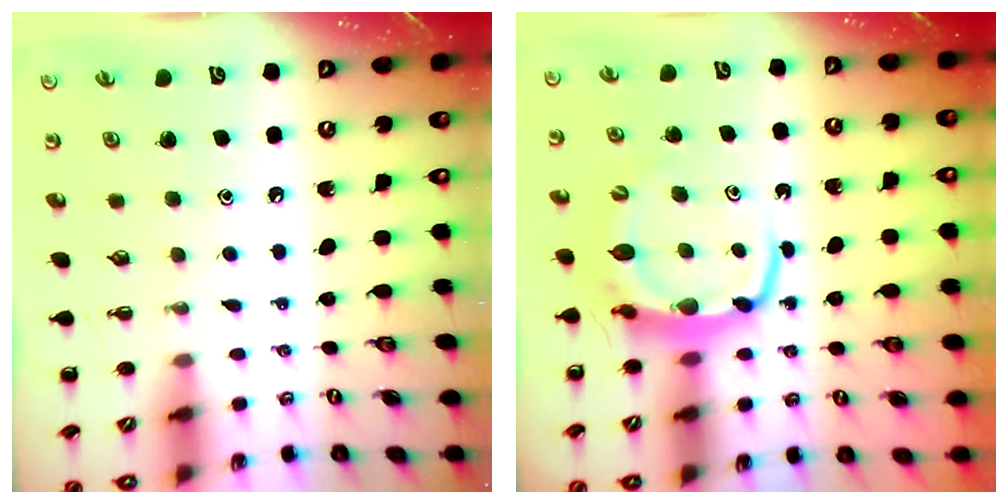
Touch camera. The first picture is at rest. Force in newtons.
{"total": 7.4, "press": 7.3, "slide": 1.0}